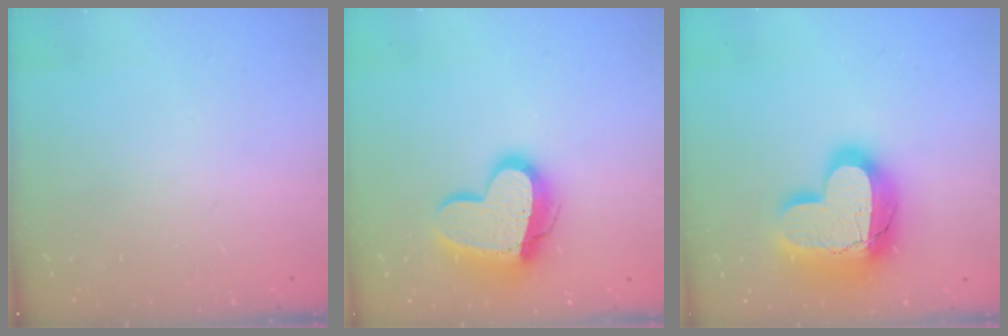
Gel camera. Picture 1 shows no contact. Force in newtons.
{"total": 16.7, "press": 16.7, "slide": 1.1}
{"total": 21.0, "press": 20.9, "slide": 1.5}